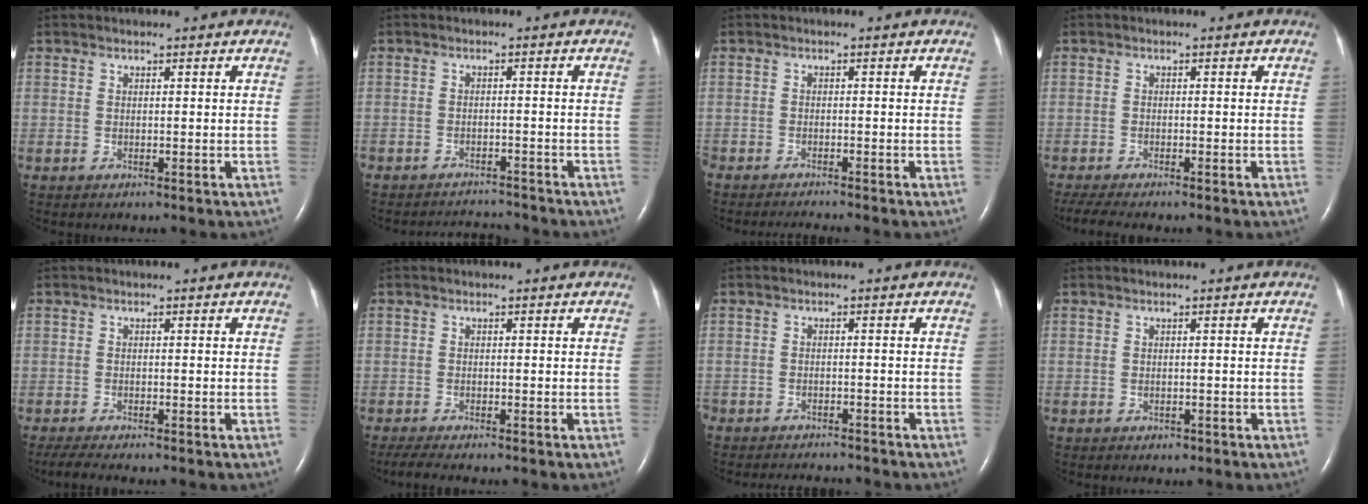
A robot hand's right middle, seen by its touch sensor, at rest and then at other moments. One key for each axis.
{"total": 4.5, "fx": -4.5, "fy": 0.3, "fz": -0.4, "tx": 0.002, "ty": -0.001, "tz": -0.068}
{"total": 3.5, "fx": -3.4, "fy": -0.4, "fz": 1.1, "tx": -0.016, "ty": -0.012, "tz": -0.052}
{"total": 6.2, "fx": -5.2, "fy": 0.6, "fz": 3.3, "tx": -0.058, "ty": -0.012, "tz": -0.086}
{"total": 4.0, "fx": -3.3, "fy": 0.2, "fz": 2.1, "tx": -0.042, "ty": -0.012, "tz": -0.053}
{"total": 3.6, "fx": -3.0, "fy": 0.1, "fz": 2.0, "tx": -0.039, "ty": -0.011, "tz": -0.050}
{"total": 5.7, "fx": -5.4, "fy": 1.3, "fz": 1.3, "tx": -0.015, "ty": -0.005, "tz": -0.072}
{"total": 0.7, "fx": -0.4, "fy": 0.5, "fz": 0.3, "tx": -0.008, "ty": 0.000, "tz": -0.003}